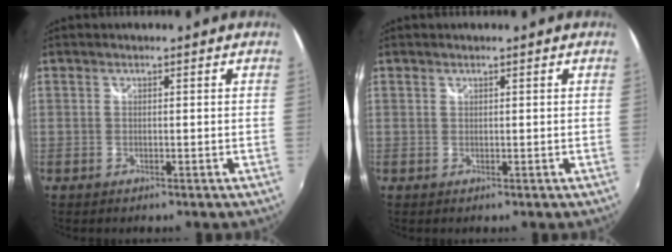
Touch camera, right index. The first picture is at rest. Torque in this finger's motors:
{"motor_torque": [0.11, 0.07, -0.01, 0.00]}